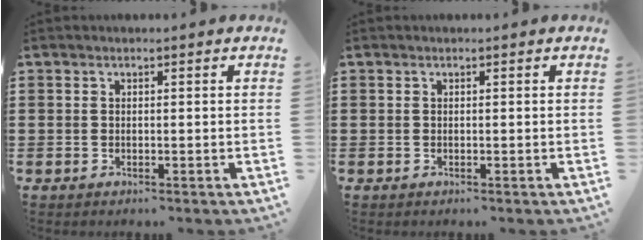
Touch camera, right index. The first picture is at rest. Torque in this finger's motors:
{"motor_torque": [-0.31, 1.83, 0.00, 0.01]}